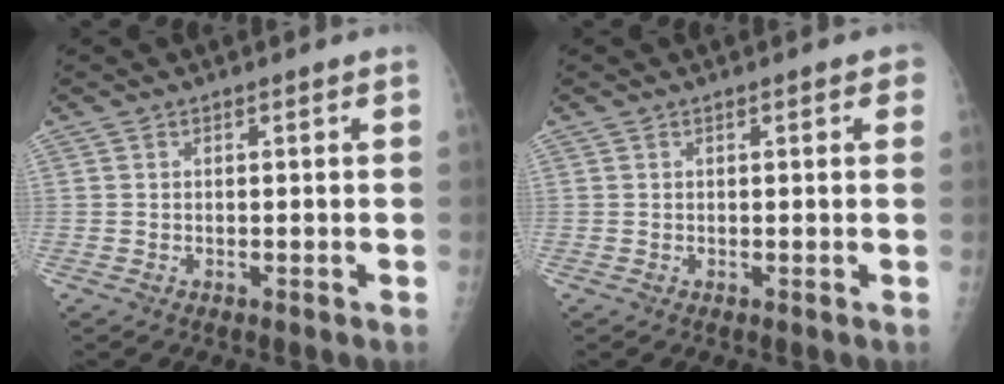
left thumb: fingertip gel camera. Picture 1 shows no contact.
{"total": 1.8, "force": [0.9, 0.8, 1.4], "torque": [-0.010, 0.001, 0.009]}